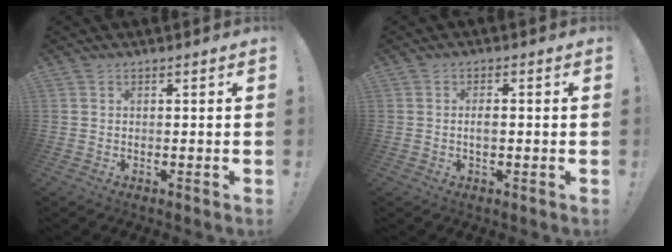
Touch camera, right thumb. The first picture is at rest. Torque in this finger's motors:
{"motor_torque": [-0.22, -0.13, -0.20, 0.26, 0.13]}